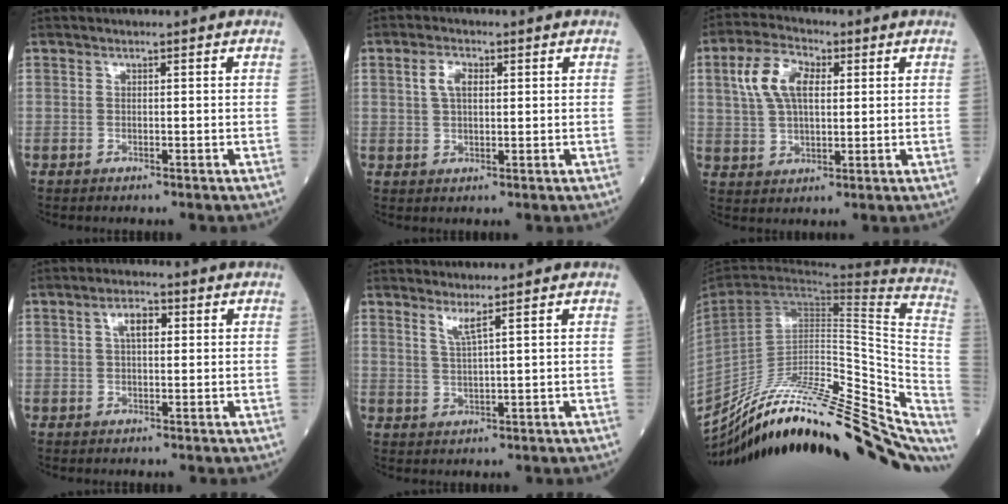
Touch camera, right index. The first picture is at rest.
{"total": 3.5, "force": [1.1, 1.8, 2.8], "torque": [-0.057, 0.008, 0.022]}
{"total": 8.7, "force": [2.6, 4.5, 7.0], "torque": [-0.150, 0.021, 0.049]}
{"total": 3.1, "force": [0.7, 1.3, 2.7], "torque": [-0.051, 0.015, 0.011]}
{"total": 2.3, "force": [1.7, -0.6, 1.5], "torque": [-0.032, -0.013, 0.039]}
{"total": 35.8, "force": [-28.2, 6.7, 21.0], "torque": [-0.227, -0.021, -0.400]}